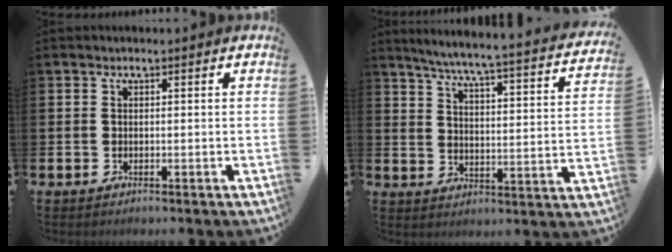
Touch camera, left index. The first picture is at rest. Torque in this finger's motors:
{"motor_torque": [0.54, -1.43, 0.33, 0.07]}